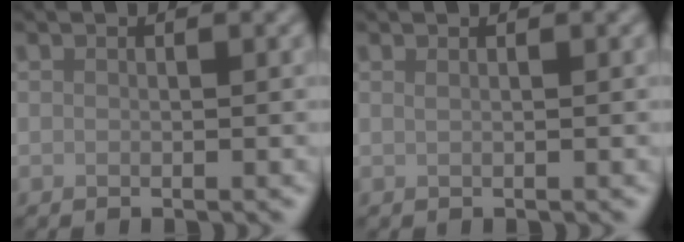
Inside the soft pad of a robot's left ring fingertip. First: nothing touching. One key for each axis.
{"total": 0.6, "fx": 0.4, "fy": 0.3, "fz": 0.3, "tx": -0.002, "ty": 0.000, "tz": 0.003}